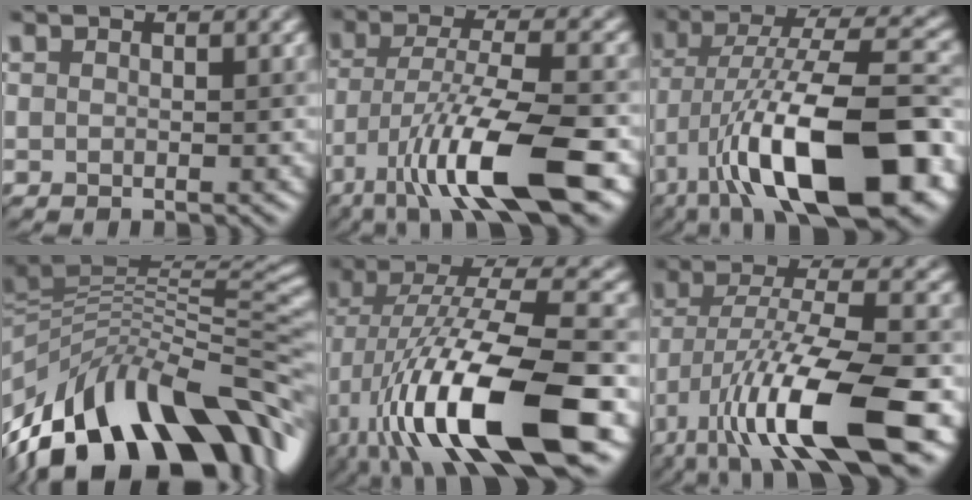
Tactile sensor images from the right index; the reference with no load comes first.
{"total": 11.4, "force": [-5.8, 2.9, 9.4], "torque": [-0.167, -0.003, -0.105]}
{"total": 15.9, "force": [-6.1, 5.5, 13.6], "torque": [-0.216, 0.015, -0.103]}
{"total": 15.7, "force": [-6.3, 7.0, 12.5], "torque": [-0.217, 0.010, -0.109]}
{"total": 14.6, "force": [-4.9, 4.7, 12.9], "torque": [-0.240, 0.002, -0.085]}
{"total": 12.4, "force": [-5.9, 3.4, 10.4], "torque": [-0.190, -0.004, -0.106]}